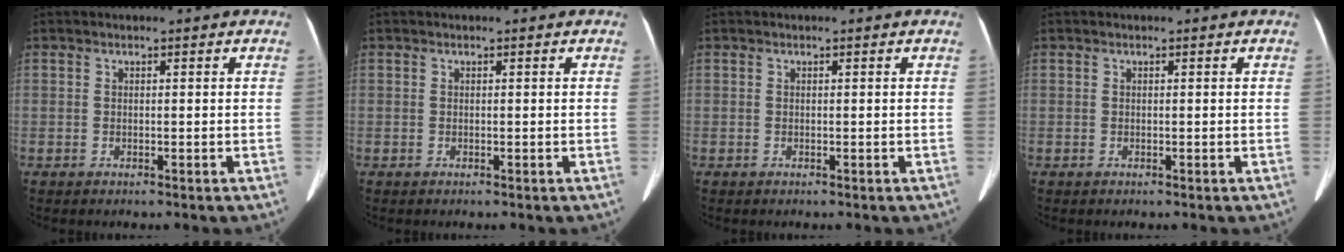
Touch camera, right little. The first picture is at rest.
{"total": 0.0}
{"total": 0.0}
{"total": 0.0}